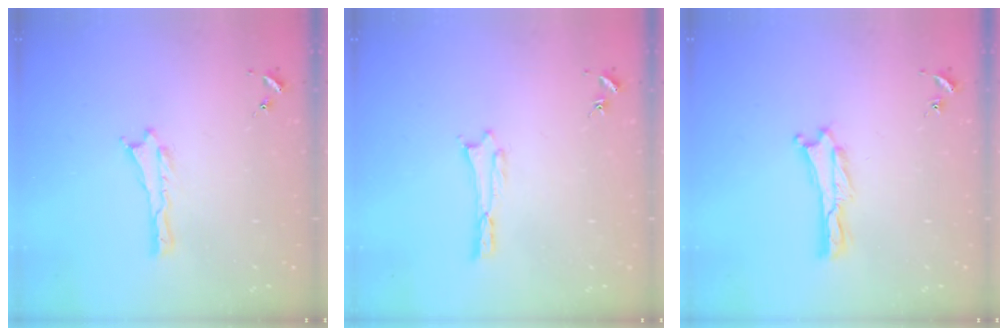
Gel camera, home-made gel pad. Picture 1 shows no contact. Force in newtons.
{"total": 0.0}
{"total": 0.0}